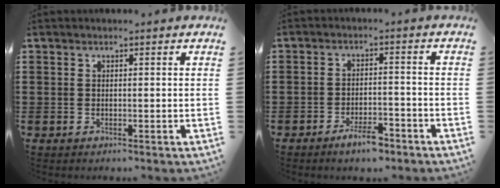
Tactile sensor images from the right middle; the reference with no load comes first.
{"total": 4.1, "force": [-3.1, 1.1, 2.3], "torque": [-0.044, 0.007, -0.060]}